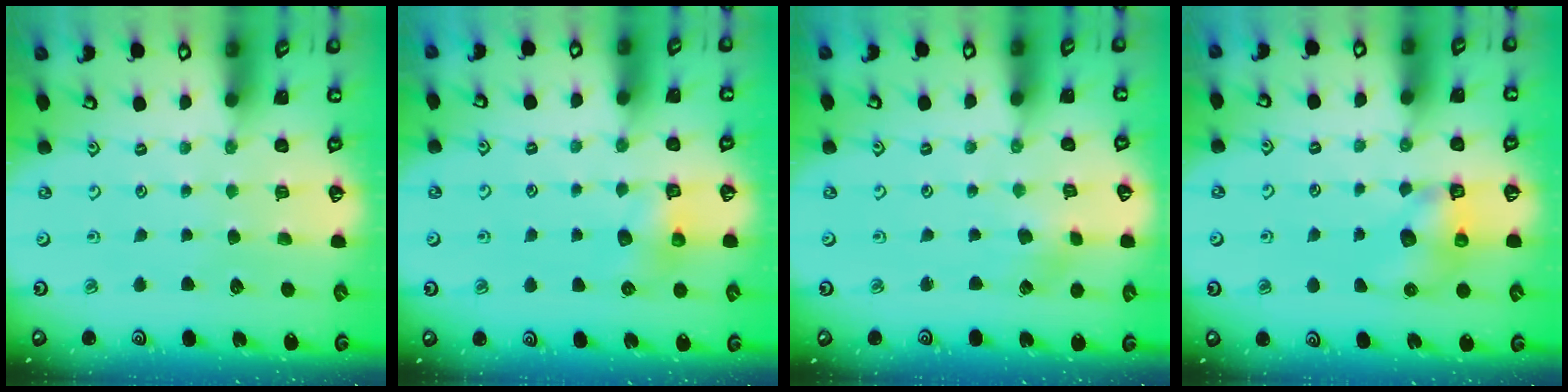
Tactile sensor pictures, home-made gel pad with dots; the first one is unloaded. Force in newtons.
{"total": 6.5, "press": 6.5, "slide": 0.5}
{"total": 2.3, "press": 2.3, "slide": 0.3}
{"total": 7.9, "press": 7.8, "slide": 0.5}